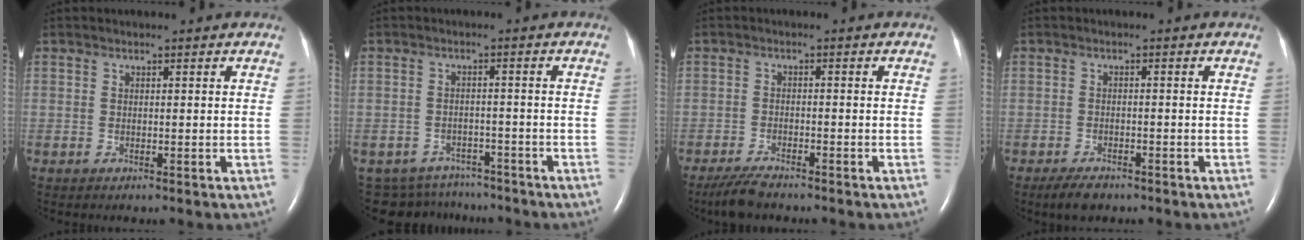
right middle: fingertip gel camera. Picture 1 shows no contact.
{"total": 9.0, "force": [-8.2, 3.6, 0.1], "torque": [-0.011, 0.016, -0.106]}
{"total": 4.3, "force": [-3.7, 0.7, 2.1], "torque": [-0.048, -0.013, -0.067]}
{"total": 3.4, "force": [-2.6, 1.3, 1.8], "torque": [-0.039, -0.005, -0.039]}